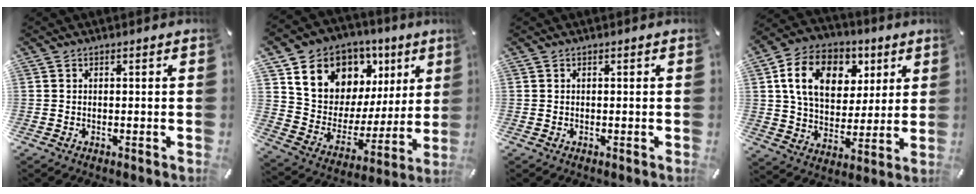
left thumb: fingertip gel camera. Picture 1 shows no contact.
{"total": 12.7, "force": [7.7, 9.6, 3.3], "torque": [-0.060, -0.071, 0.143]}
{"total": 0.0}
{"total": 15.6, "force": [6.1, 11.5, 8.6], "torque": [-0.142, -0.004, 0.113]}